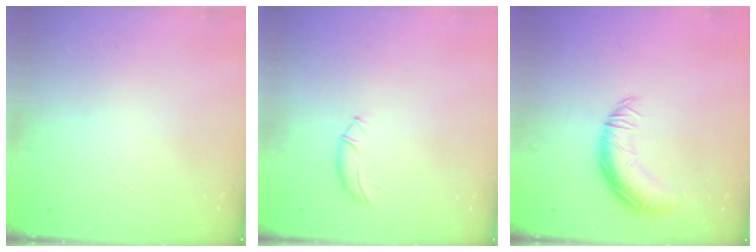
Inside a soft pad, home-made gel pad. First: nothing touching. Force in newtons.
{"total": 6.8, "press": 6.7, "slide": 1.2}
{"total": 13.8, "press": 13.7, "slide": 0.9}